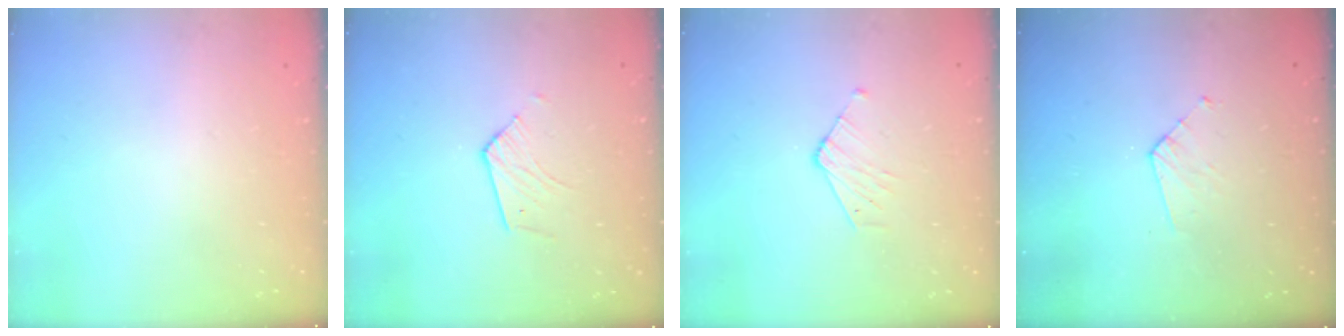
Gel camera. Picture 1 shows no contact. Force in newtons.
{"total": 5.8, "press": 5.8, "slide": 0.5}
{"total": 4.6, "press": 4.6, "slide": 0.5}
{"total": 3.7, "press": 3.7, "slide": 0.3}